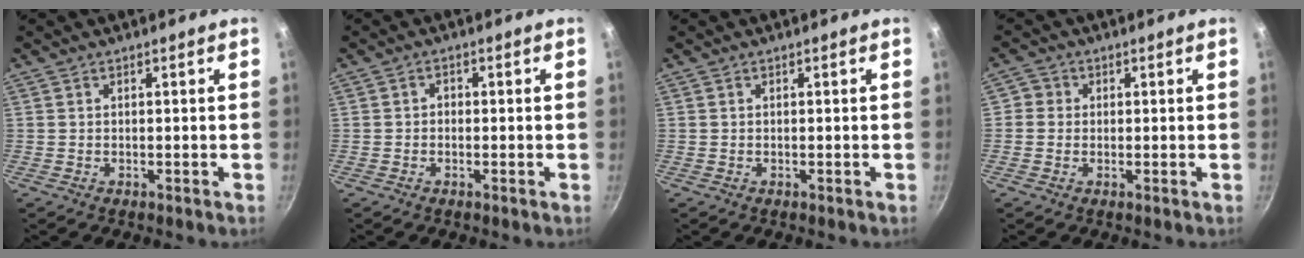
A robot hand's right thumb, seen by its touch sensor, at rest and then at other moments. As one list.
[{"total": 1.3, "force": [-0.3, 1.1, 0.6], "torque": [-0.010, 0.006, -0.007]}, {"total": 0.0}, {"total": 2.5, "force": [-0.1, 2.5, 0.5], "torque": [0.014, 0.003, -0.010]}]